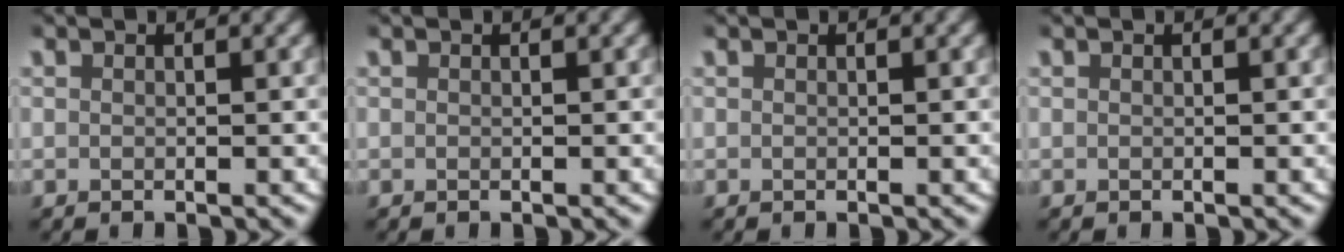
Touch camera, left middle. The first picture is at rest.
{"total": 0.0}
{"total": 0.0}
{"total": 0.0}